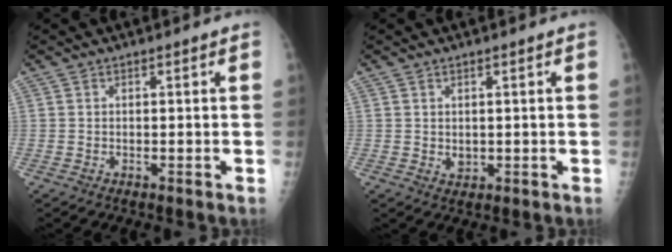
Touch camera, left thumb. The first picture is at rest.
{"total": 1.8, "force": [0.1, 1.4, 1.1], "torque": [-0.010, -0.003, 0.007]}